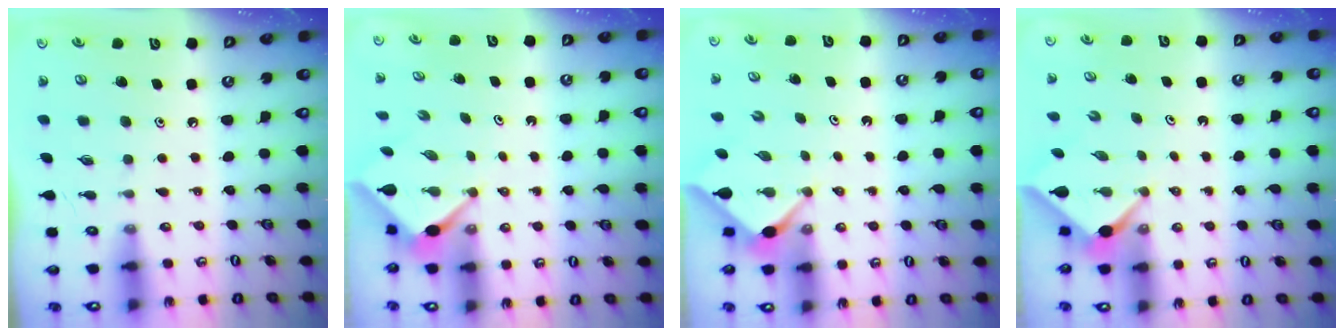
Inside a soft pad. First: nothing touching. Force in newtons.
{"total": 2.7, "press": 2.7, "slide": 0.1}
{"total": 3.1, "press": 3.0, "slide": 0.3}
{"total": 2.3, "press": 2.3, "slide": 0.2}